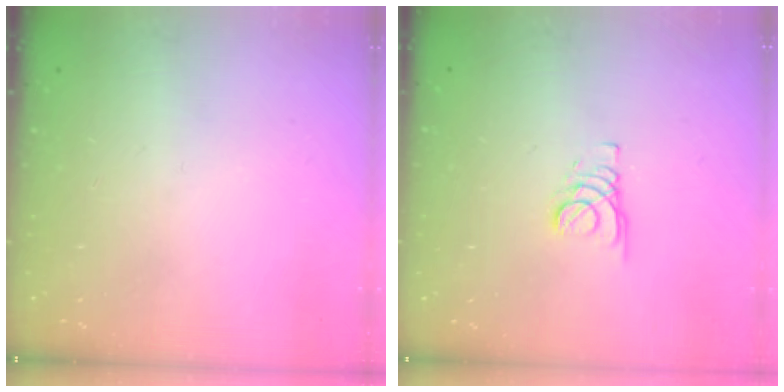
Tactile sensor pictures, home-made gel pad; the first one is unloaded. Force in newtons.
{"total": 1.8, "press": 1.8, "slide": 0.2}